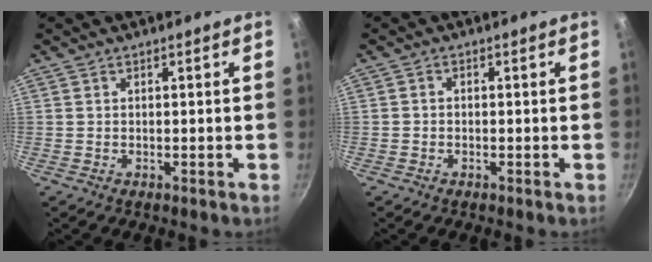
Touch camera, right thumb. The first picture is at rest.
{"total": 0.9, "force": [-0.4, 0.6, 0.4], "torque": [-0.008, 0.004, -0.009]}